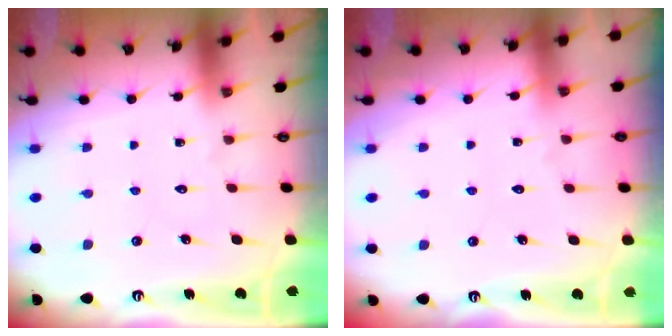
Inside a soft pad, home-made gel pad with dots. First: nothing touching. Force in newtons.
{"total": 1.8, "press": 1.8, "slide": 0.3}